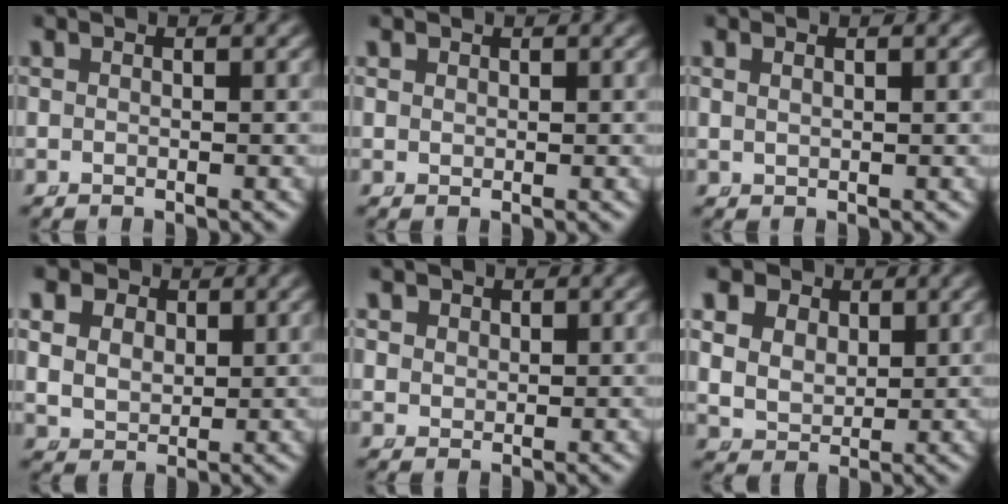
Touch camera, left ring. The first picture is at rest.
{"total": 0.6, "force": [0.5, 0.4, 0.1], "torque": [-0.005, -0.007, 0.016]}
{"total": 0.6, "force": [0.5, -0.1, 0.3], "torque": [-0.005, -0.004, 0.016]}
{"total": 5.9, "force": [1.6, 5.0, 2.7], "torque": [-0.066, -0.014, 0.034]}
{"total": 2.1, "force": [1.2, 1.6, 0.6], "torque": [-0.022, -0.010, 0.032]}
{"total": 7.3, "force": [2.1, 6.2, 3.2], "torque": [-0.082, -0.020, 0.040]}